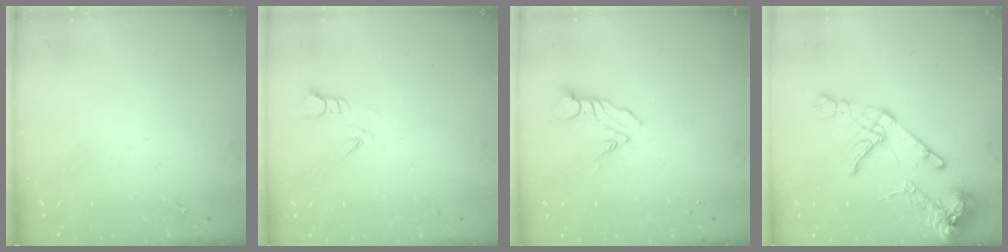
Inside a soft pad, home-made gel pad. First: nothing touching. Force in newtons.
{"total": 2.7, "press": 2.7, "slide": 0.3}
{"total": 6.1, "press": 6.1, "slide": 0.5}
{"total": 14.1, "press": 14.0, "slide": 1.9}